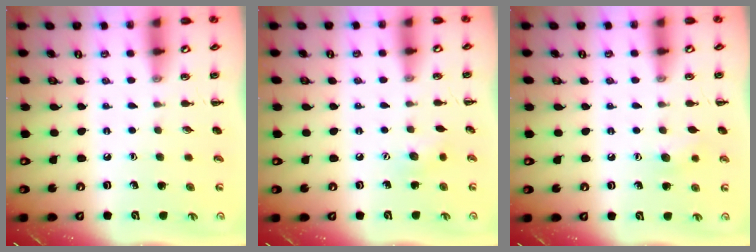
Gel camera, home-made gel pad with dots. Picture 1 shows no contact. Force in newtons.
{"total": 5.9, "press": 5.7, "slide": 1.4}
{"total": 5.7, "press": 5.6, "slide": 1.1}